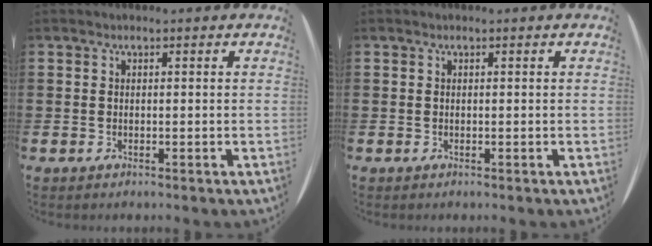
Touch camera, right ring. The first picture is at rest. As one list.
[{"total": 0.0}]